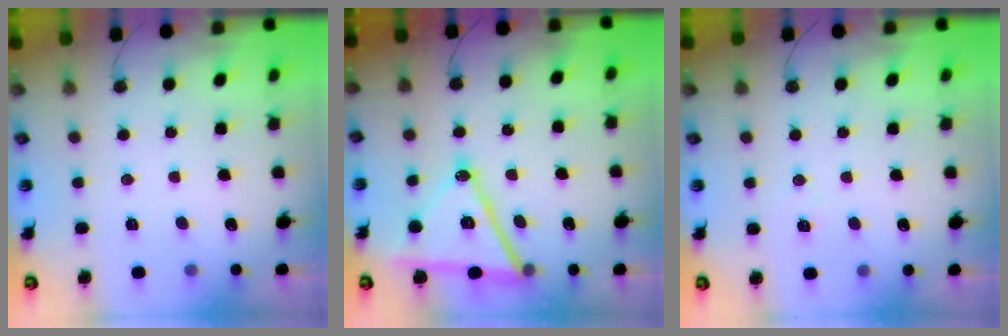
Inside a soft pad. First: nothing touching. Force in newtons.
{"total": 14.6, "press": 14.1, "slide": 3.8}
{"total": 4.9, "press": 3.3, "slide": 3.6}